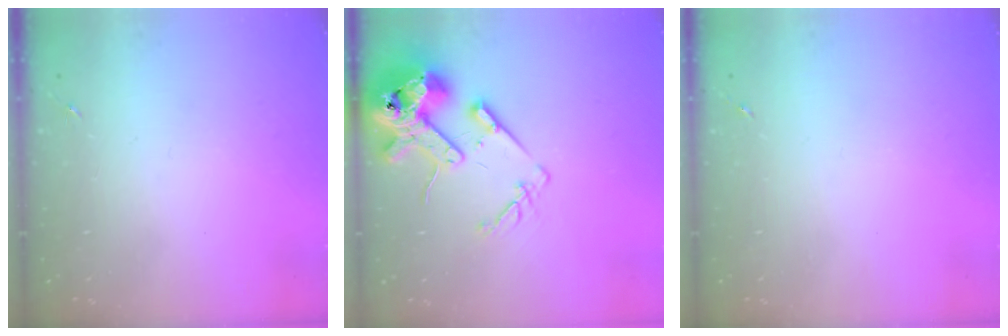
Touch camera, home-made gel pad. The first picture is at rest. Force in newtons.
{"total": 16.1, "press": 15.9, "slide": 2.4}
{"total": 0.0}